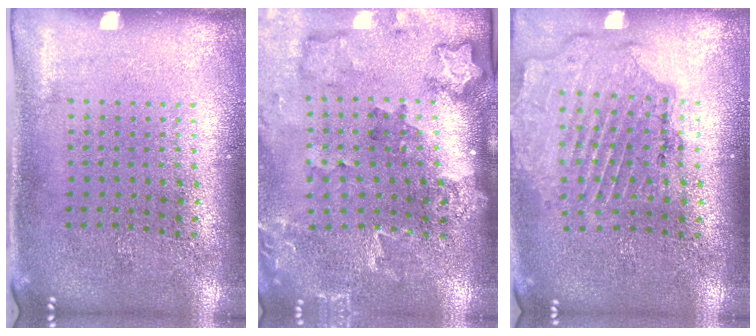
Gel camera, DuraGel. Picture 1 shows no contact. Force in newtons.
{"total": 1.8, "press": 1.7, "slide": 0.4}
{"total": 1.6, "press": 1.5, "slide": 0.3}